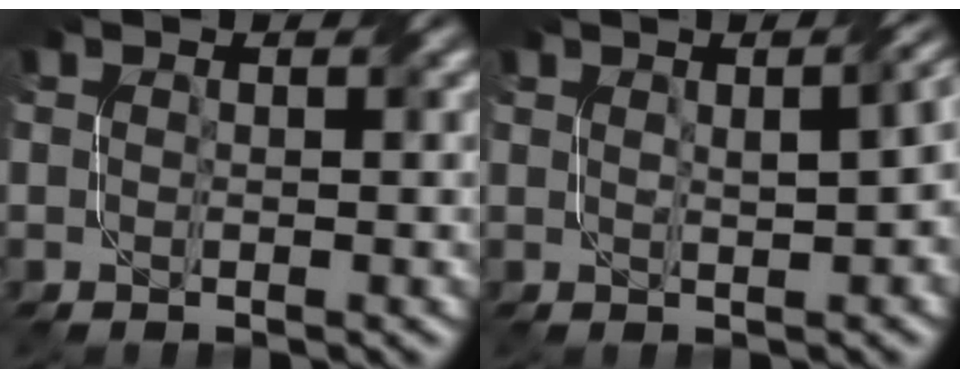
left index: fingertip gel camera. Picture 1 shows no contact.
{"total": 5.1, "force": [1.0, 2.0, 4.6], "torque": [-0.041, 0.018, 0.026]}